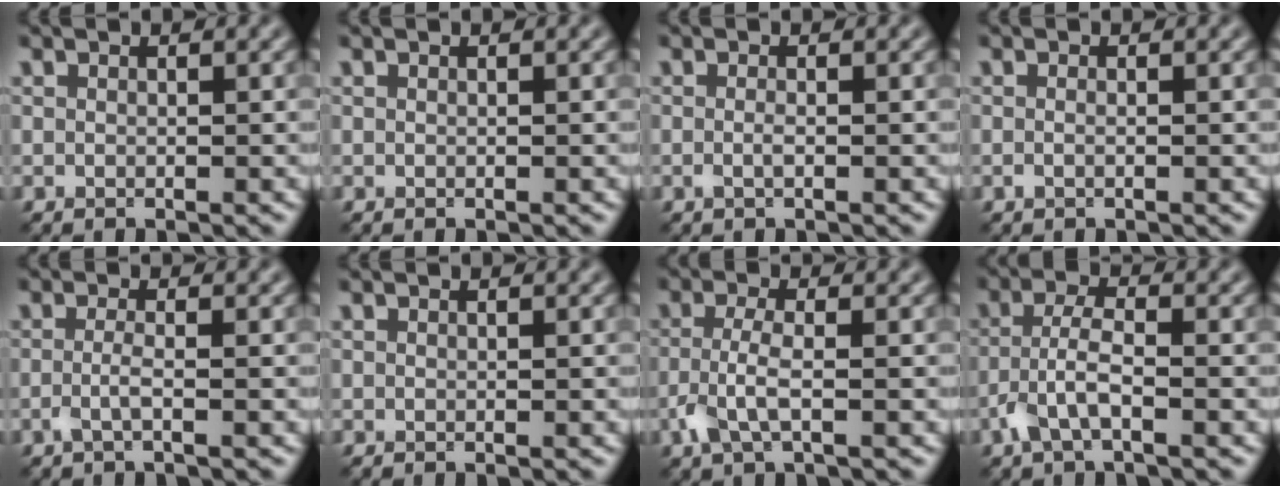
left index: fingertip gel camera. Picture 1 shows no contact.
{"total": 0.0}
{"total": 0.9, "force": [-0.2, 0.1, 0.8], "torque": [-0.017, -0.003, -0.005]}
{"total": 0.6, "force": [-0.2, 0.2, 0.5], "torque": [-0.012, -0.005, -0.006]}
{"total": 1.7, "force": [-0.5, 0.4, 1.6], "torque": [-0.031, -0.003, -0.013]}
{"total": 0.0}
{"total": 3.2, "force": [-1.2, 1.1, 2.7], "torque": [-0.067, 0.000, -0.030]}
{"total": 3.5, "force": [-1.6, 1.3, 2.8], "torque": [-0.064, 0.004, -0.038]}